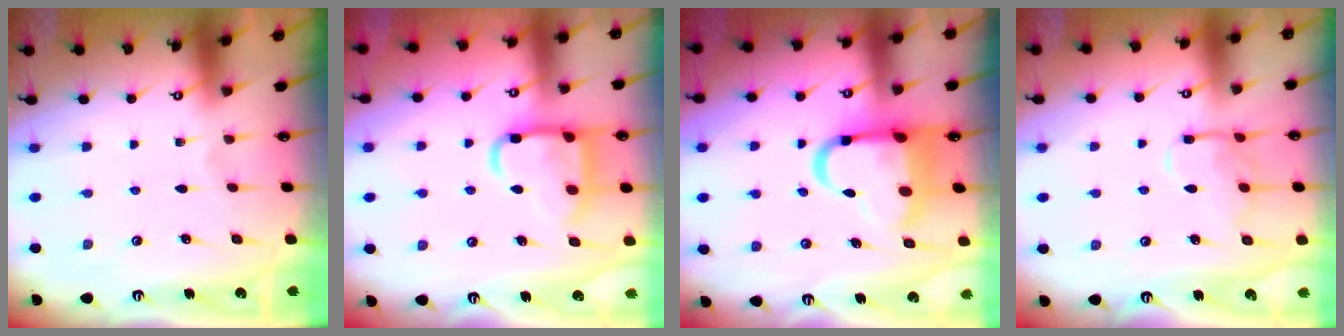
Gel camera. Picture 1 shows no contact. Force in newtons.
{"total": 14.5, "press": 14.4, "slide": 1.5}
{"total": 13.3, "press": 12.9, "slide": 3.0}
{"total": 13.1, "press": 13.1, "slide": 1.0}